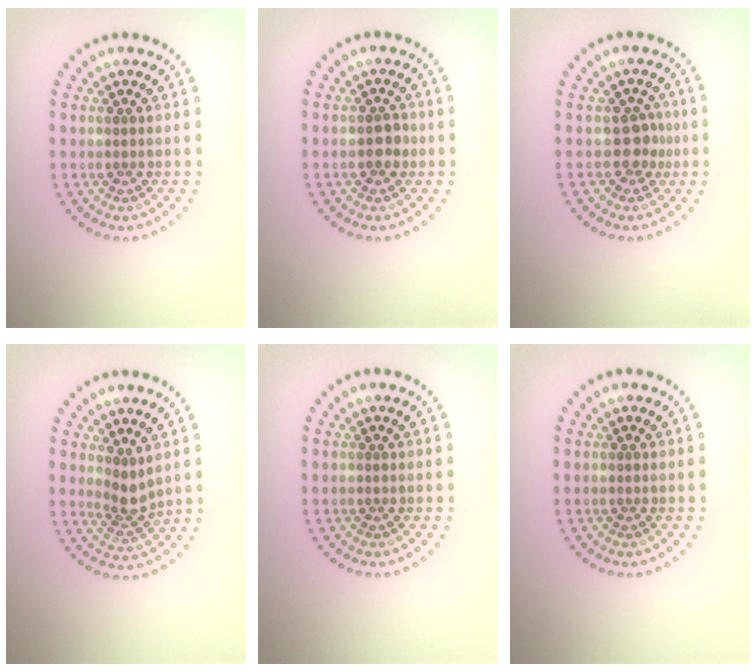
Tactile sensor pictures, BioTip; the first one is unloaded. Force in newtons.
{"total": 1.9, "press": 1.9, "slide": 0.2}
{"total": 2.1, "press": 1.7, "slide": 1.2}
{"total": 2.3, "press": 1.7, "slide": 1.5}
{"total": 0.0}
{"total": 0.0}